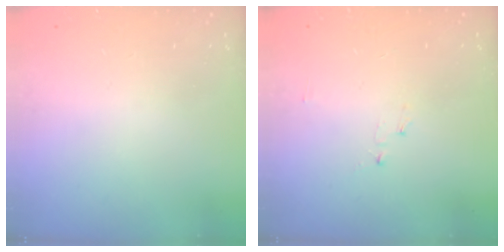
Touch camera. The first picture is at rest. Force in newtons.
{"total": 2.8, "press": 2.8, "slide": 0.3}